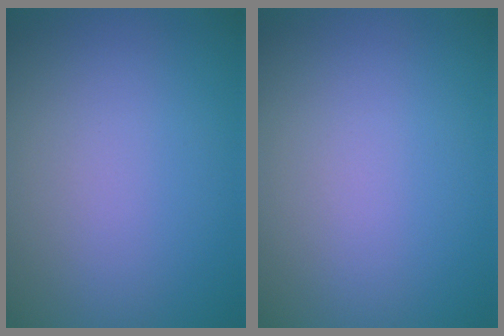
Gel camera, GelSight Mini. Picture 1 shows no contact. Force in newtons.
{"total": 0.0}